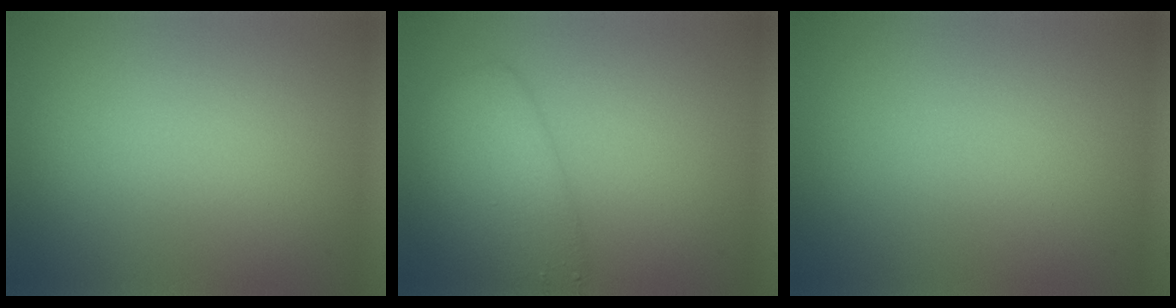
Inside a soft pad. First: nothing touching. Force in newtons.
{"total": 3.9, "press": 3.9, "slide": 0.1}
{"total": 0.0}